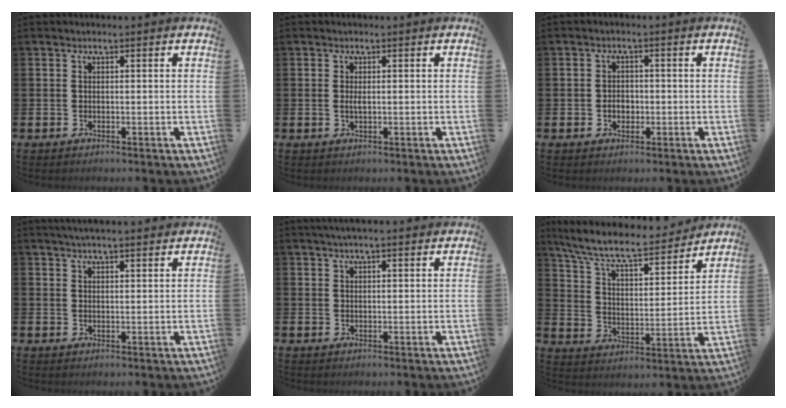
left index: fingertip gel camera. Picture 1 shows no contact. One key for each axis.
{"total": 0.9, "fx": 0.0, "fy": 0.2, "fz": 0.8, "tx": -0.015, "ty": 0.001, "tz": -0.001}
{"total": 2.1, "fx": -0.5, "fy": 1.6, "fz": 1.2, "tx": -0.014, "ty": 0.003, "tz": -0.014}
{"total": 3.1, "fx": 3.0, "fy": 0.0, "fz": 0.9, "tx": -0.023, "ty": -0.007, "tz": 0.054}
{"total": 2.7, "fx": 2.4, "fy": 0.2, "fz": 1.1, "tx": -0.018, "ty": -0.007, "tz": 0.041}
{"total": 9.2, "fx": 8.3, "fy": 1.9, "fz": 3.5, "tx": -0.103, "ty": -0.056, "tz": 0.140}